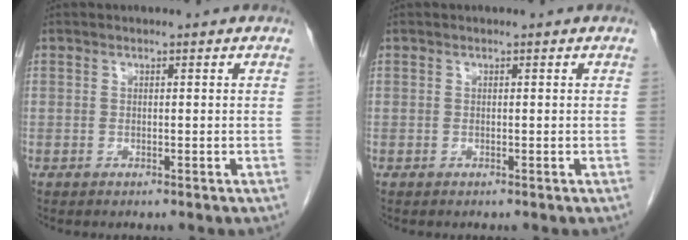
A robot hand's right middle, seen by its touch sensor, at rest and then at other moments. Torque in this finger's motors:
{"motor_torque": [0.00, 0.00, 0.00, 0.00]}